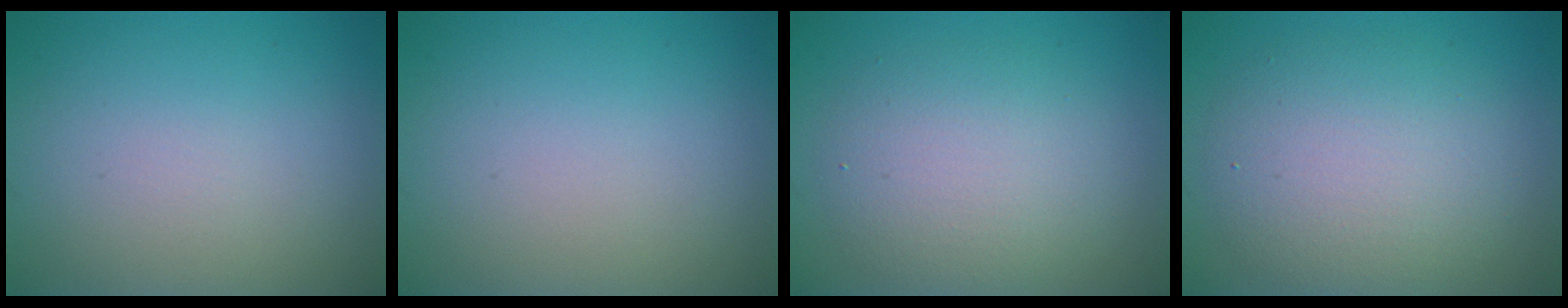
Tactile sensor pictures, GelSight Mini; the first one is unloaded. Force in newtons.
{"total": 0.0}
{"total": 4.8, "press": 4.8, "slide": 0.2}
{"total": 6.2, "press": 6.1, "slide": 0.4}